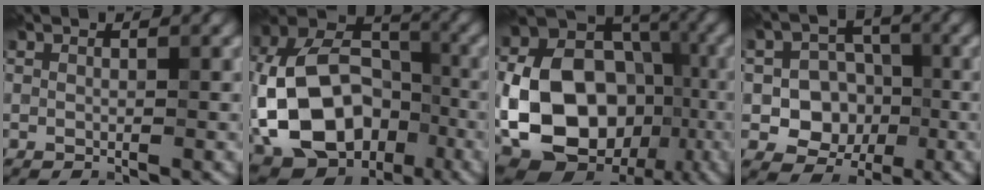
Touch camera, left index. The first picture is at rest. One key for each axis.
{"total": 14.8, "fx": -4.2, "fy": 10.5, "fz": 9.6, "tx": -0.196, "ty": -0.005, "tz": -0.063}
{"total": 15.7, "fx": -3.5, "fy": 11.7, "fz": 9.9, "tx": -0.175, "ty": -0.016, "tz": -0.051}
{"total": 6.0, "fx": -1.3, "fy": 5.2, "fz": 2.7, "tx": -0.023, "ty": -0.002, "tz": -0.038}